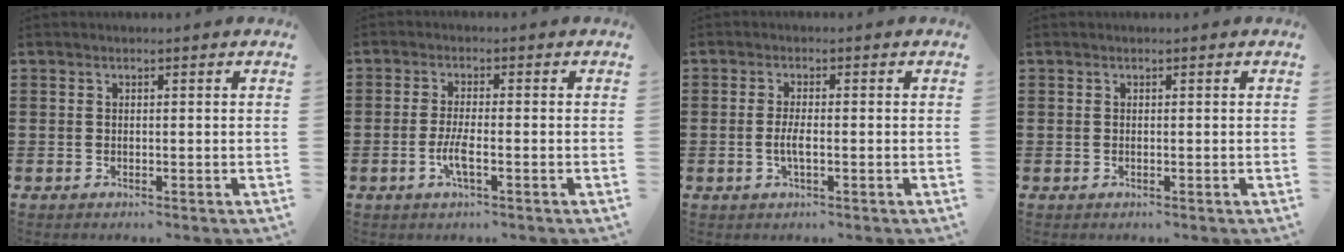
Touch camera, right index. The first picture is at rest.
{"total": 3.6, "force": [-1.4, 0.6, 3.2], "torque": [-0.068, -0.004, -0.030]}
{"total": 2.6, "force": [-0.7, 0.5, 2.5], "torque": [-0.059, -0.006, -0.016]}
{"total": 0.0}